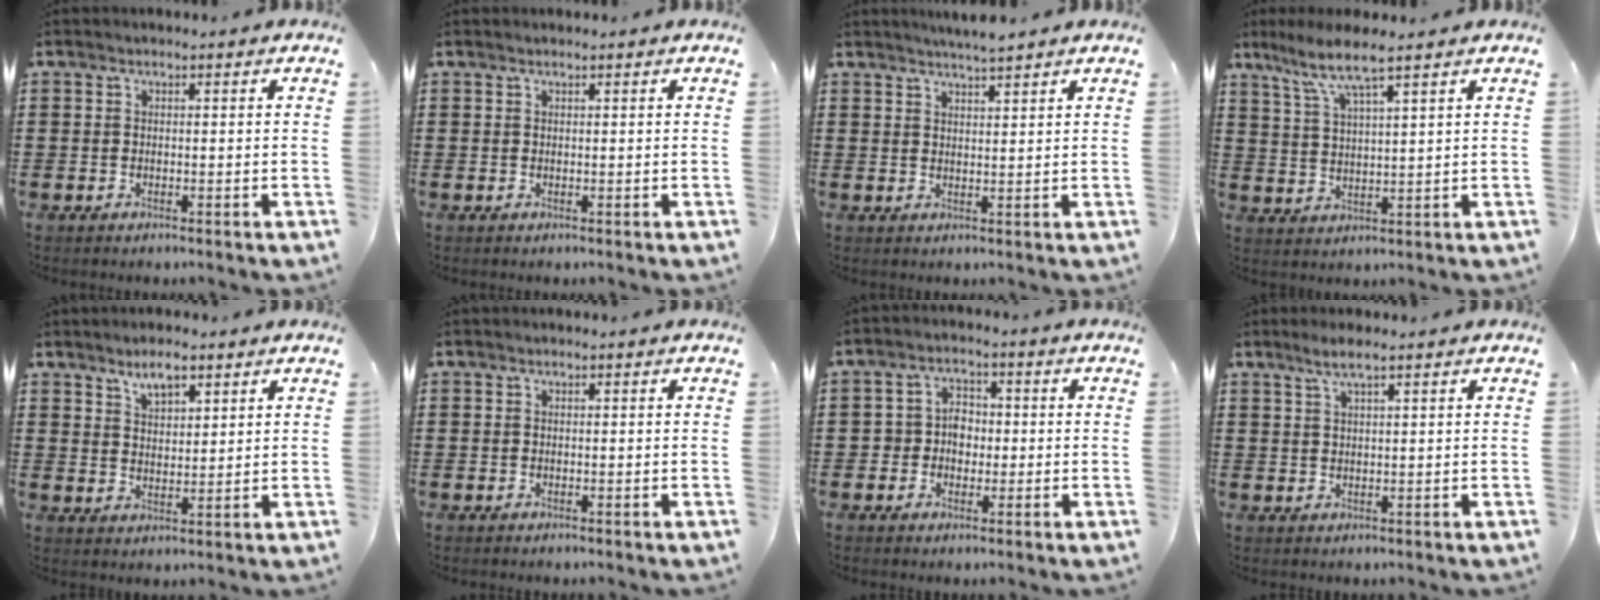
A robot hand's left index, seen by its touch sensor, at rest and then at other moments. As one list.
[{"total": 0.0}, {"total": 3.0, "force": [2.8, -0.2, 0.8], "torque": [-0.023, -0.004, 0.053]}, {"total": 6.3, "force": [4.7, 0.2, 4.2], "torque": [-0.097, -0.012, 0.080]}, {"total": 4.2, "force": [3.1, 1.7, 2.3], "torque": [-0.036, 0.001, 0.053]}, {"total": 0.0}, {"total": 3.6, "force": [-0.7, 3.1, 1.6], "torque": [-0.042, 0.009, -0.019]}, {"total": 2.9, "force": [1.8, 0.3, 2.2], "torque": [-0.047, 0.004, 0.032]}]